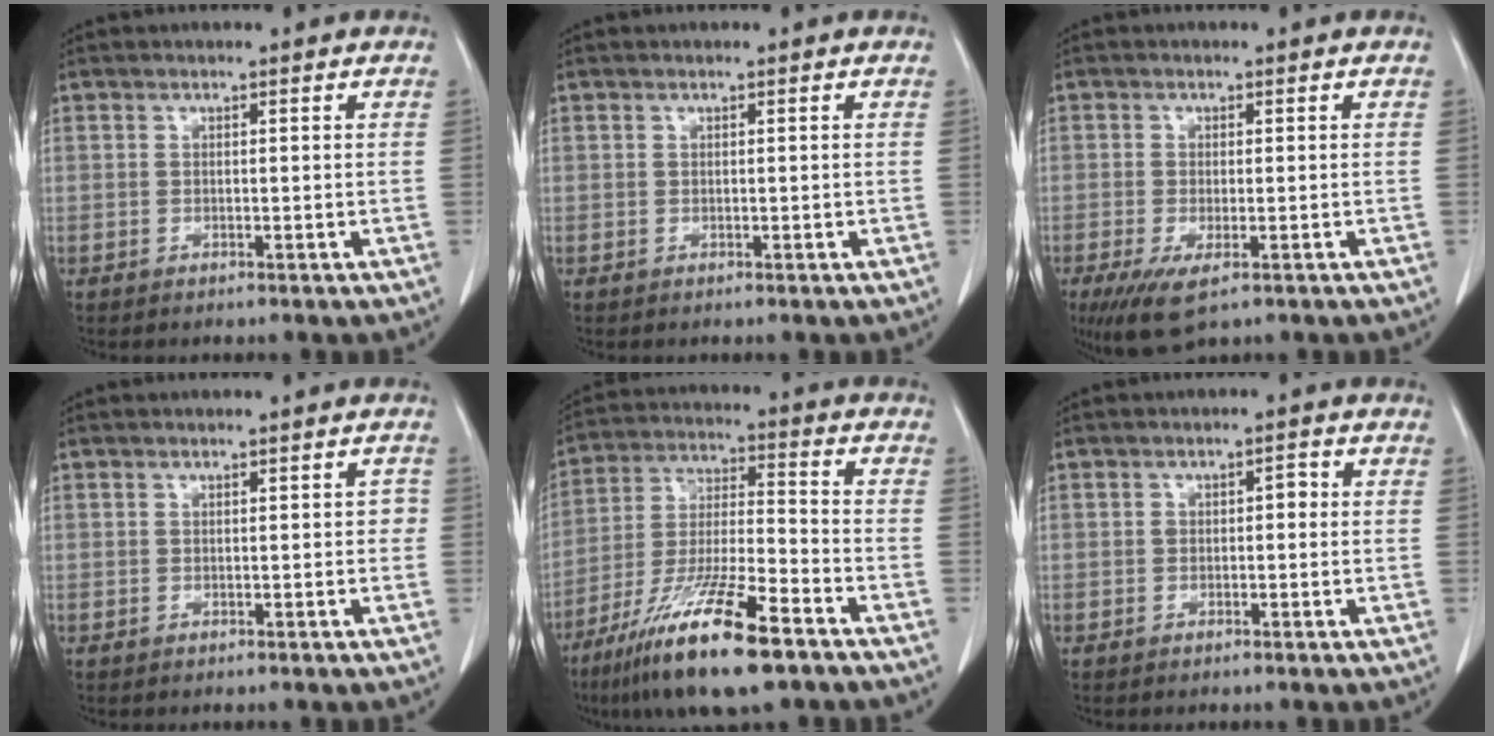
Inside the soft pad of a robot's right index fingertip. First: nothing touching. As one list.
[{"total": 0.0}, {"total": 6.0, "force": [-3.3, 1.9, 4.7], "torque": [-0.084, -0.017, -0.050]}, {"total": 1.1, "force": [-0.1, 0.7, 0.8], "torque": [0.002, 0.006, -0.003]}, {"total": 17.3, "force": [-10.9, 2.1, 13.3], "torque": [-0.264, -0.041, -0.200]}, {"total": 1.6, "force": [-0.1, 0.9, 1.3], "torque": [-0.018, 0.011, -0.001]}]